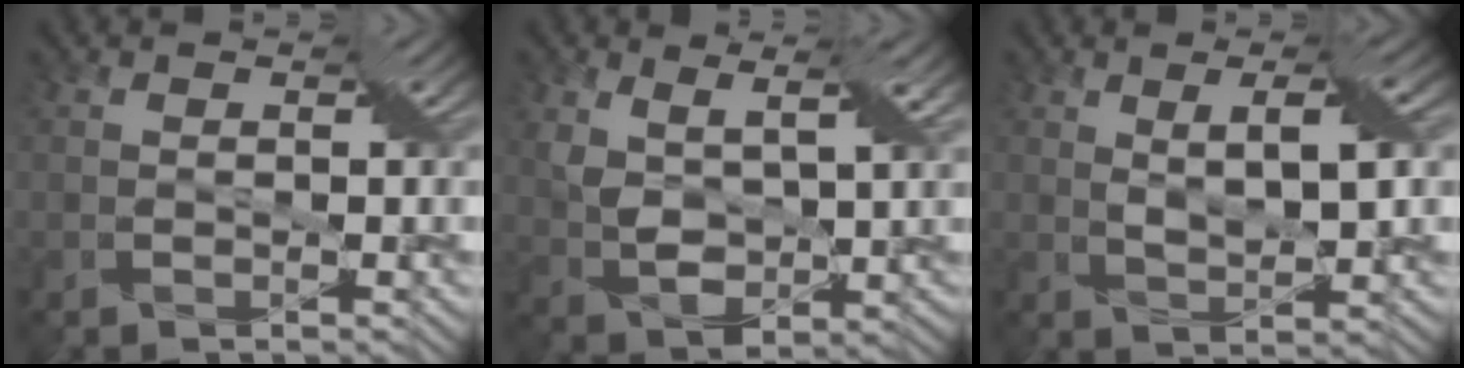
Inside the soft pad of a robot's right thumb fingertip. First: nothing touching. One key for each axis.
{"total": 4.9, "fx": 2.4, "fy": 2.4, "fz": 3.5, "tx": -0.087, "ty": -0.008, "tz": 0.049}
{"total": 3.7, "fx": 1.7, "fy": 0.6, "fz": 3.2, "tx": -0.054, "ty": -0.002, "tz": 0.035}